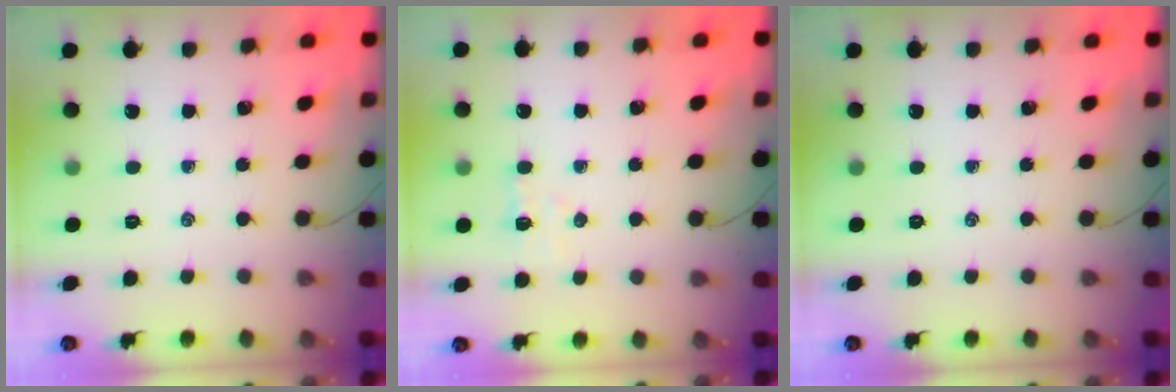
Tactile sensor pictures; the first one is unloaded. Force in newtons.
{"total": 4.3, "press": 4.2, "slide": 1.0}
{"total": 0.0}